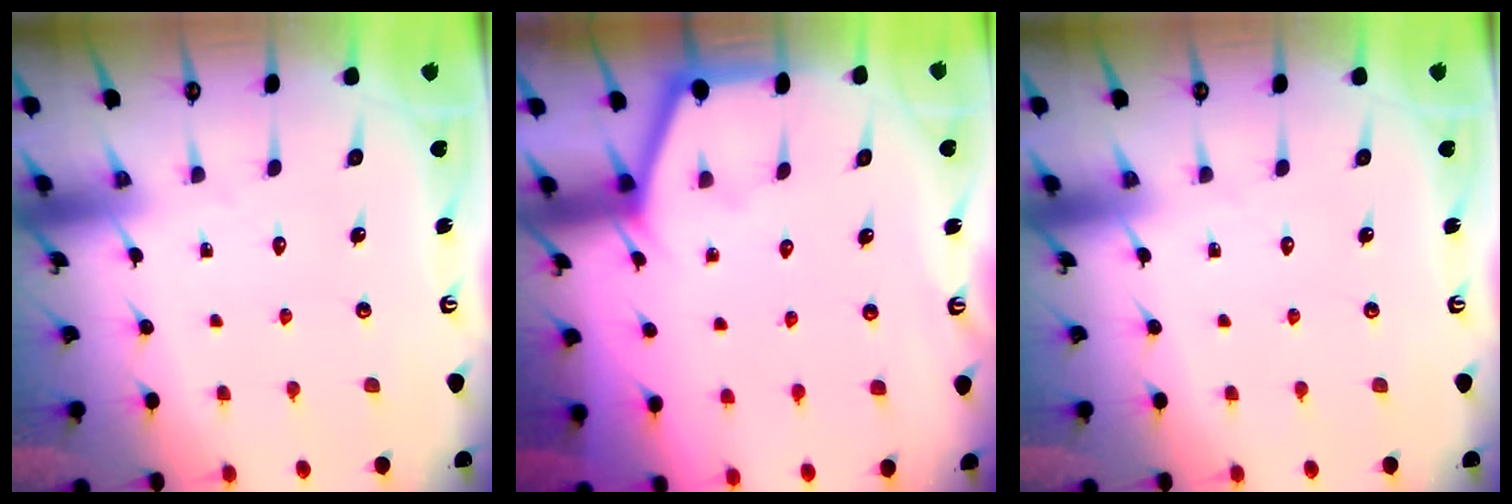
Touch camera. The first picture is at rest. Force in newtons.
{"total": 1.5, "press": 1.4, "slide": 0.2}
{"total": 0.0}